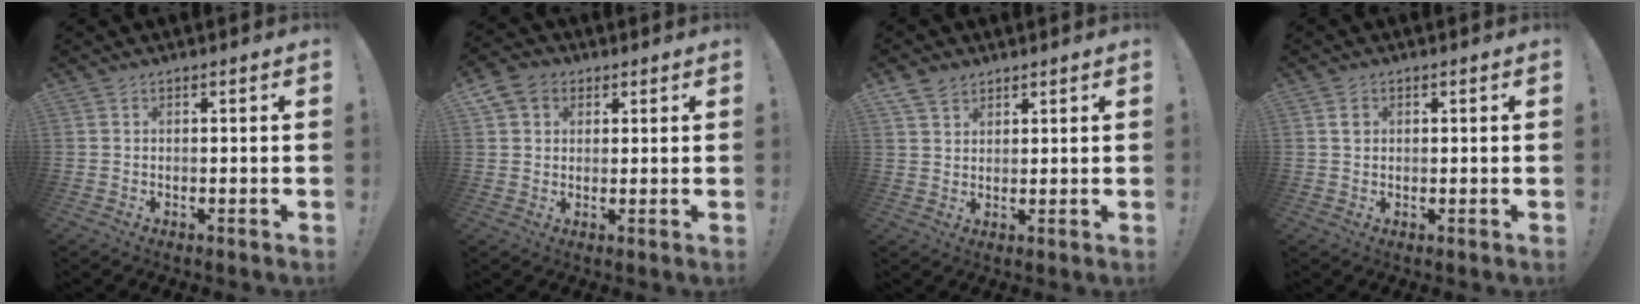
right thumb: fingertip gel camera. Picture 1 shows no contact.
{"total": 6.9, "force": [2.9, 5.6, 2.9], "torque": [-0.050, -0.002, 0.061]}
{"total": 4.7, "force": [3.3, 3.0, 1.6], "torque": [-0.033, -0.011, 0.065]}
{"total": 1.7, "force": [0.6, 1.5, 0.5], "torque": [-0.002, 0.000, 0.009]}